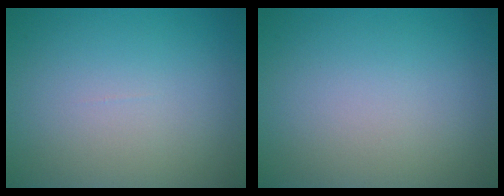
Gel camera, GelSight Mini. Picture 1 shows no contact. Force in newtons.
{"total": 0.0}